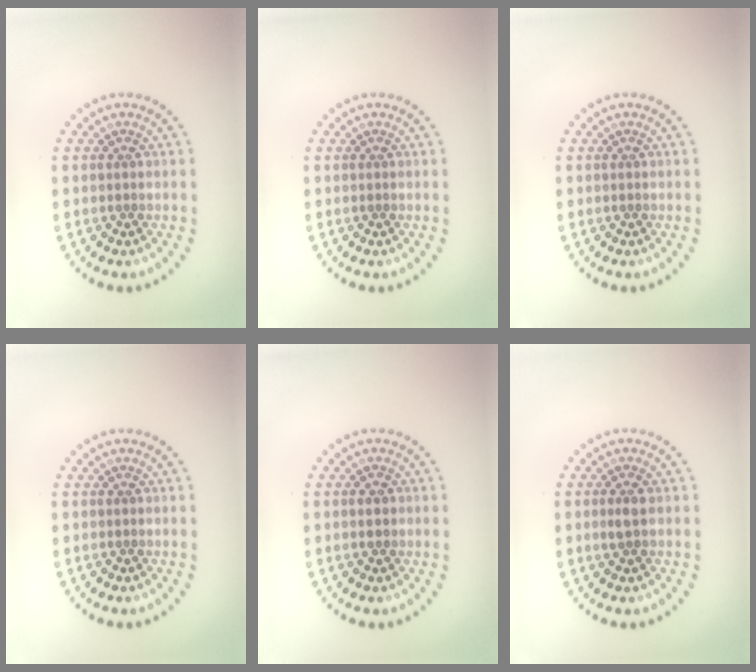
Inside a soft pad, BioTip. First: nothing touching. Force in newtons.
{"total": 0.0}
{"total": 0.0}
{"total": 0.0}
{"total": 1.4, "press": 1.4, "slide": 0.1}
{"total": 1.5, "press": 1.5, "slide": 0.3}